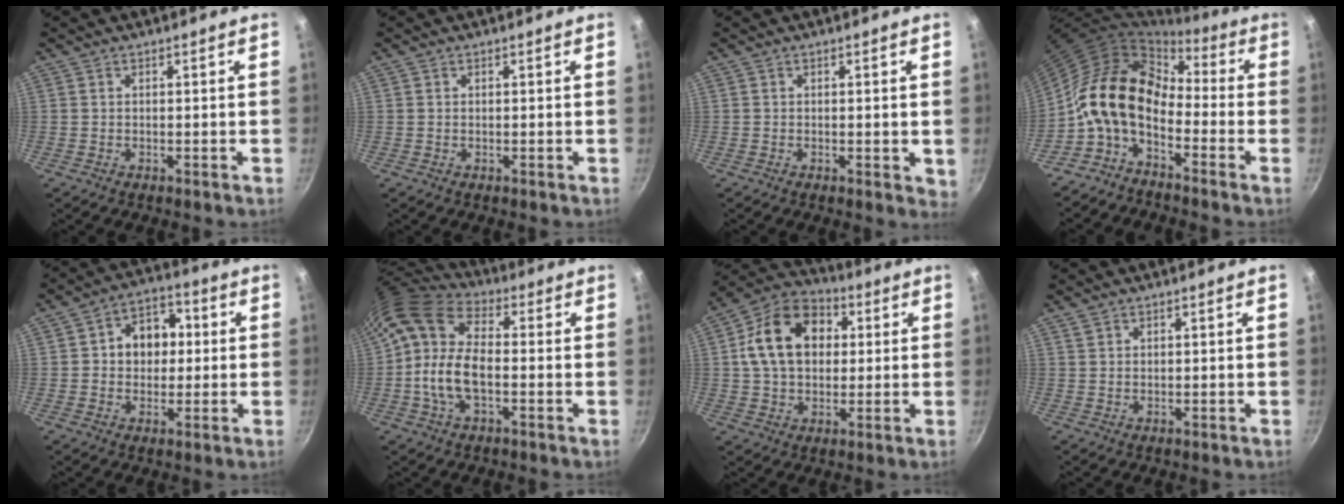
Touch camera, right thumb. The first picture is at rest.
{"total": 0.0}
{"total": 2.5, "force": [0.0, 1.1, 2.3], "torque": [-0.024, -0.005, 0.000]}
{"total": 12.9, "force": [-2.9, 8.2, 9.5], "torque": [-0.151, 0.045, -0.074]}
{"total": 10.0, "force": [1.1, 7.8, 6.0], "torque": [-0.043, 0.013, 0.005]}
{"total": 13.2, "force": [-1.0, 7.2, 11.0], "torque": [-0.203, 0.021, -0.035]}
{"total": 16.0, "force": [3.1, 11.8, 10.3], "torque": [-0.151, 0.022, 0.038]}
{"total": 1.2, "force": [0.8, 0.7, 0.4], "torque": [-0.005, 0.000, 0.015]}